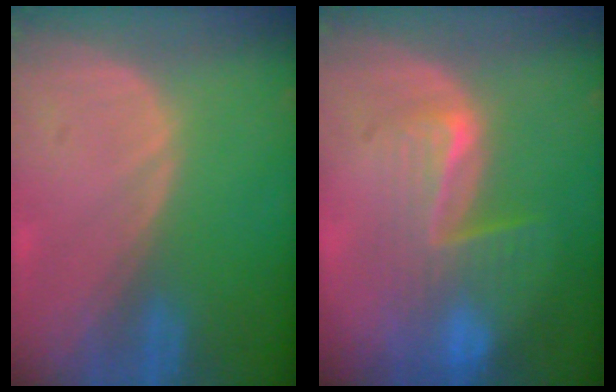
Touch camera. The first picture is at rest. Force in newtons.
{"total": 7.1, "press": 6.9, "slide": 1.9}